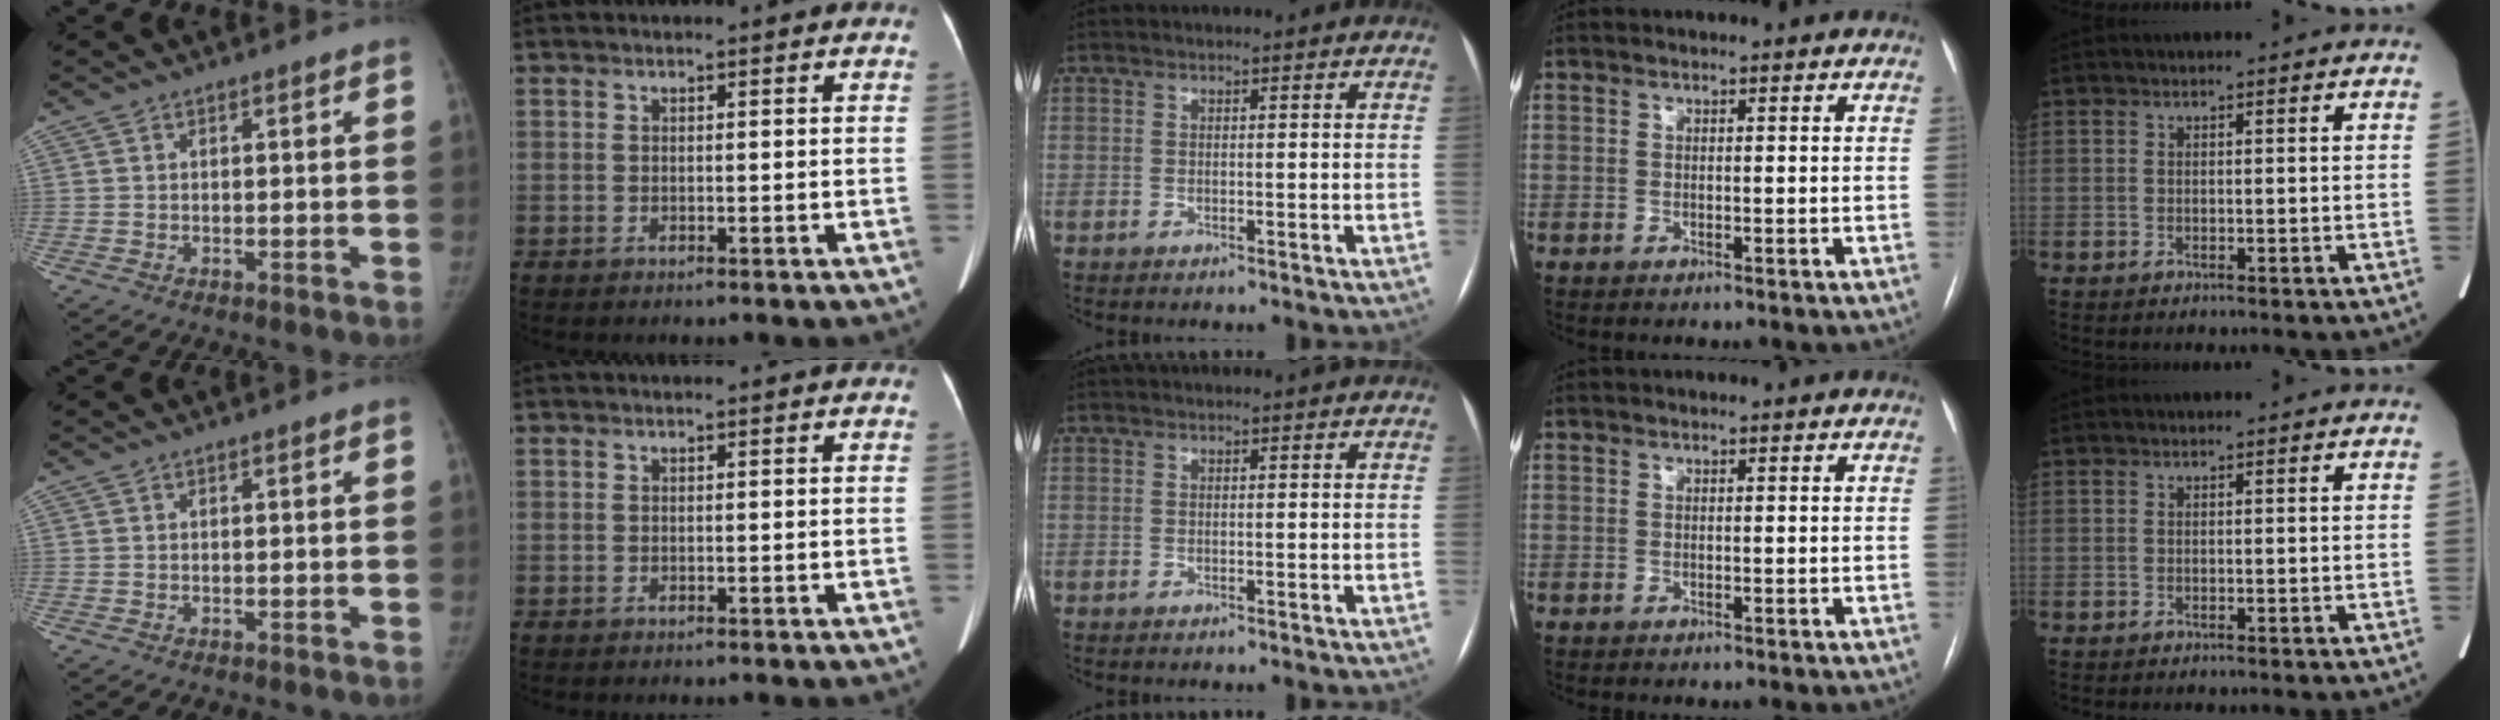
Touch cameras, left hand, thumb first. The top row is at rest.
{}